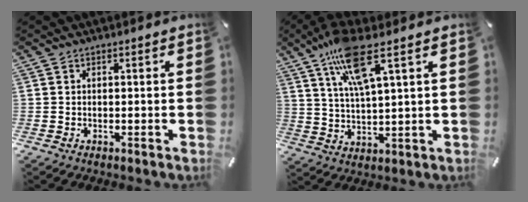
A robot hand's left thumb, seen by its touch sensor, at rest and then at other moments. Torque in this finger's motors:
{"motor_torque": [0.31, 0.25, 1.35, -1.42, 0.45]}